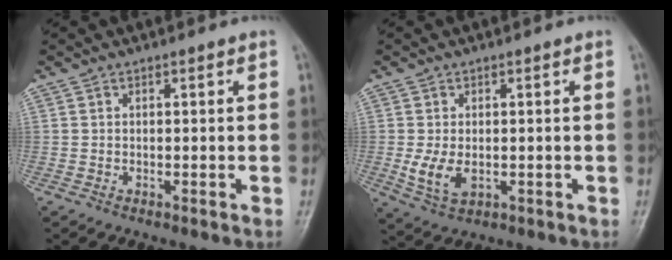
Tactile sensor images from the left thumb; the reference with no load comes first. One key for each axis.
{"total": 5.5, "fx": -0.3, "fy": 3.4, "fz": 4.3, "tx": -0.083, "ty": -0.013, "tz": 0.002}